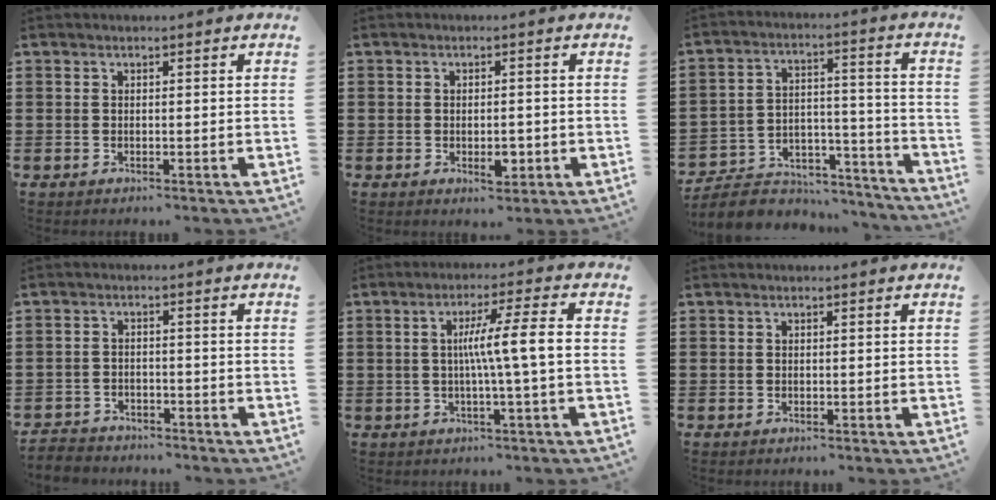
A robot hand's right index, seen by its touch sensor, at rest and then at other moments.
{"total": 3.4, "force": [-1.0, 1.7, 2.8], "torque": [-0.040, 0.000, -0.019]}
{"total": 6.6, "force": [-6.0, 2.4, 1.3], "torque": [-0.032, 0.017, -0.120]}
{"total": 2.5, "force": [-2.4, 0.5, -0.2], "torque": [-0.005, 0.001, -0.054]}
{"total": 7.1, "force": [-0.2, -0.5, 7.1], "torque": [-0.129, -0.001, -0.013]}
{"total": 0.0}